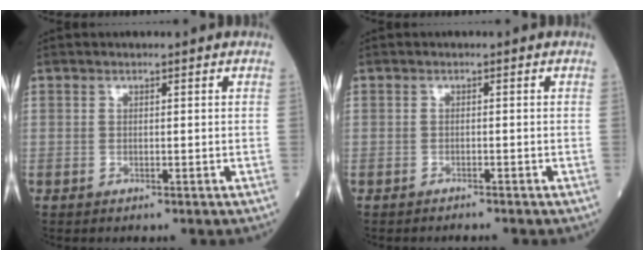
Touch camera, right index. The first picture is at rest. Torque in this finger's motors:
{"motor_torque": [-0.01, -0.28, 0.04, -0.01]}